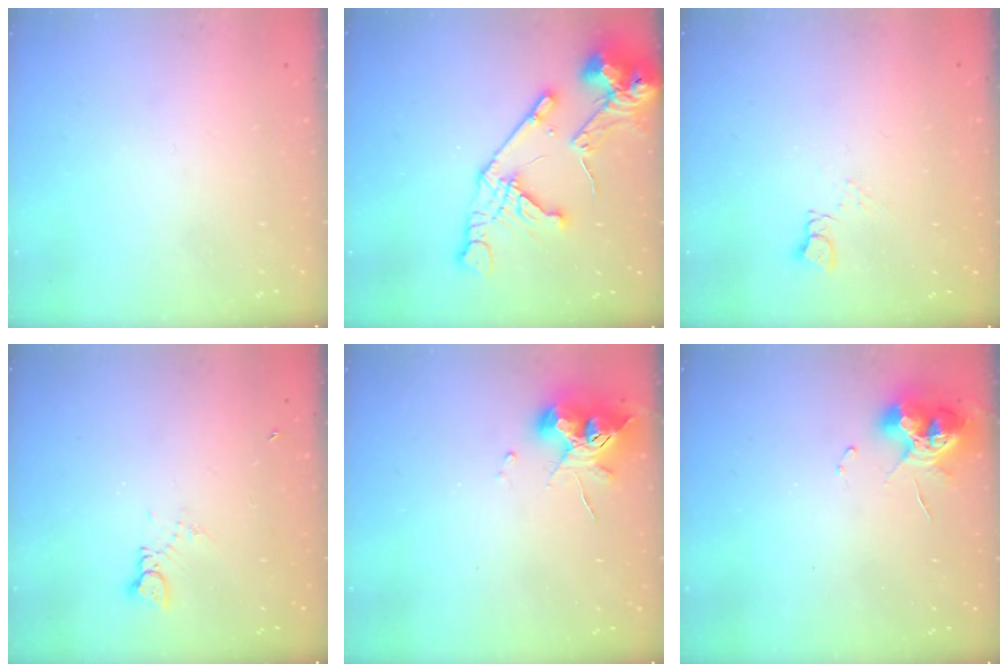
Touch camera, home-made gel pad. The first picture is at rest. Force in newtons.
{"total": 18.4, "press": 18.3, "slide": 2.1}
{"total": 4.0, "press": 3.9, "slide": 0.6}
{"total": 2.2, "press": 2.2, "slide": 0.1}
{"total": 10.7, "press": 10.6, "slide": 1.5}
{"total": 9.2, "press": 9.2, "slide": 0.9}